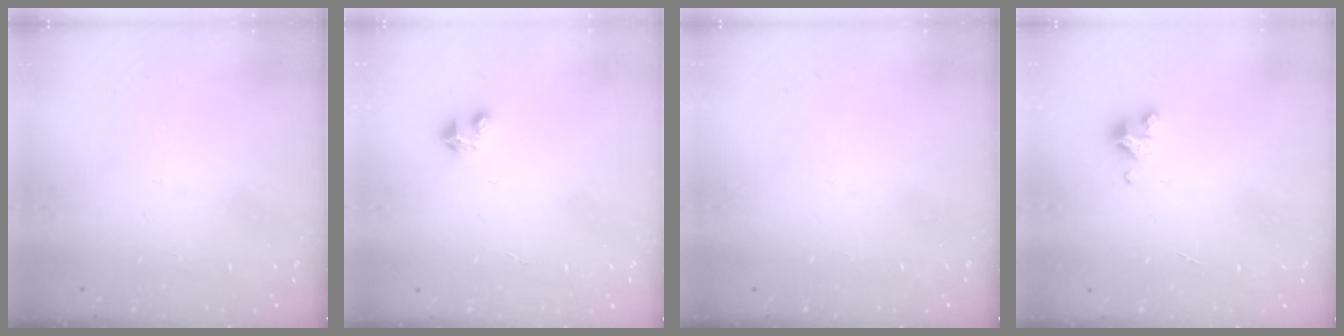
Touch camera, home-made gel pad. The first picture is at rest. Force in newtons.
{"total": 2.6, "press": 2.6, "slide": 0.1}
{"total": 0.0}
{"total": 2.9, "press": 2.9, "slide": 0.3}